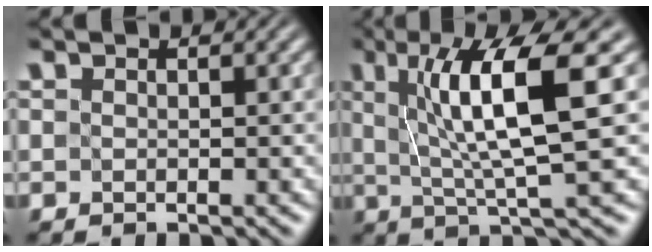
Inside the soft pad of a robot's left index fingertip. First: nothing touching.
{"total": 8.5, "force": [1.9, 1.3, 8.2], "torque": [-0.126, 0.003, 0.034]}